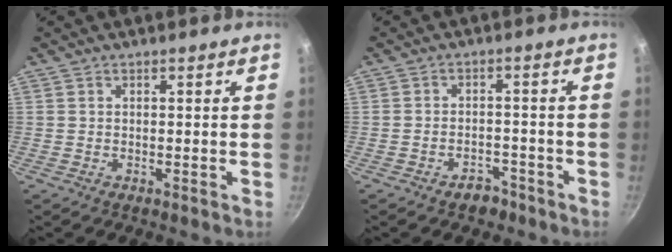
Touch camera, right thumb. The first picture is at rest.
{"total": 3.4, "force": [-2.6, 1.9, 1.2], "torque": [-0.013, 0.022, -0.035]}